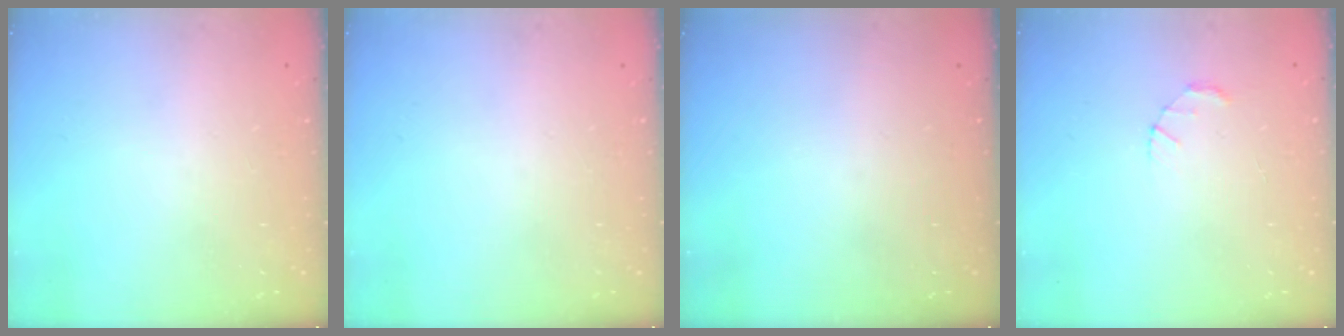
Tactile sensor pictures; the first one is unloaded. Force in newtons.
{"total": 0.0}
{"total": 0.0}
{"total": 1.5, "press": 1.5, "slide": 0.3}